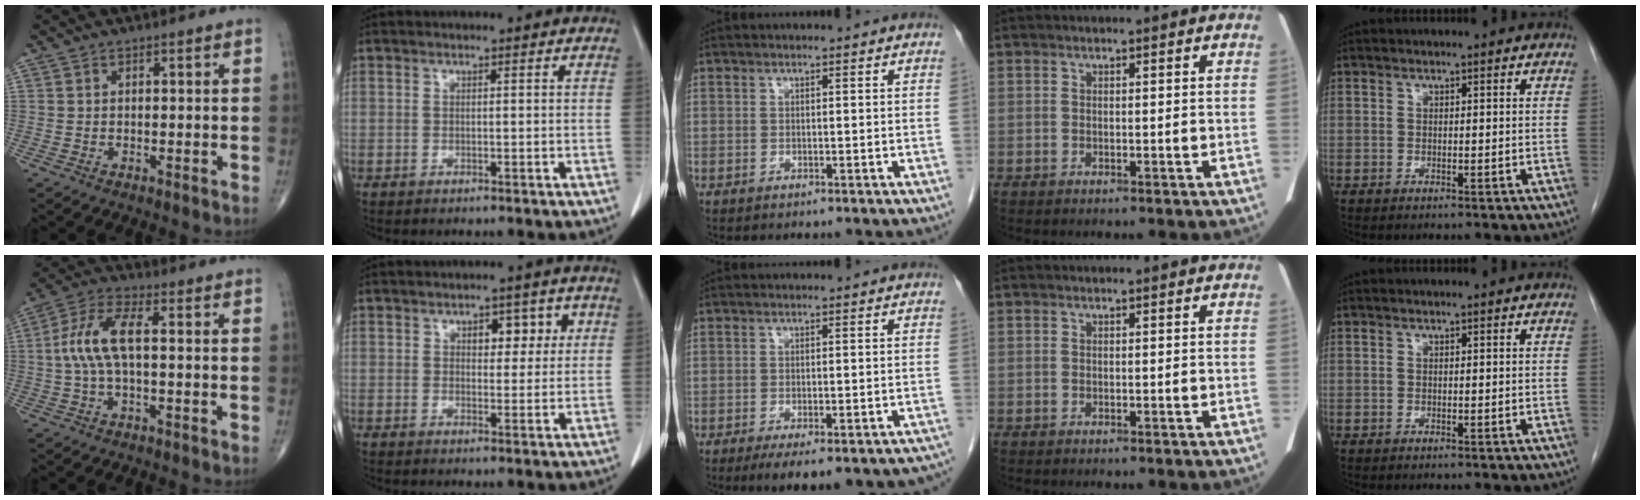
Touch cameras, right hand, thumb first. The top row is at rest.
{"thumb": {"total": 9.2, "force": [0.3, 3.5, 8.5], "torque": [-0.194, 0.028, 0.002]}, "index": {"total": 4.8, "force": [1.7, 2.8, 3.5], "torque": [-0.036, 0.011, 0.023]}, "middle": {"total": 13.0, "force": [-10.7, 3.1, 6.6], "torque": [-0.055, 0.004, -0.126]}}